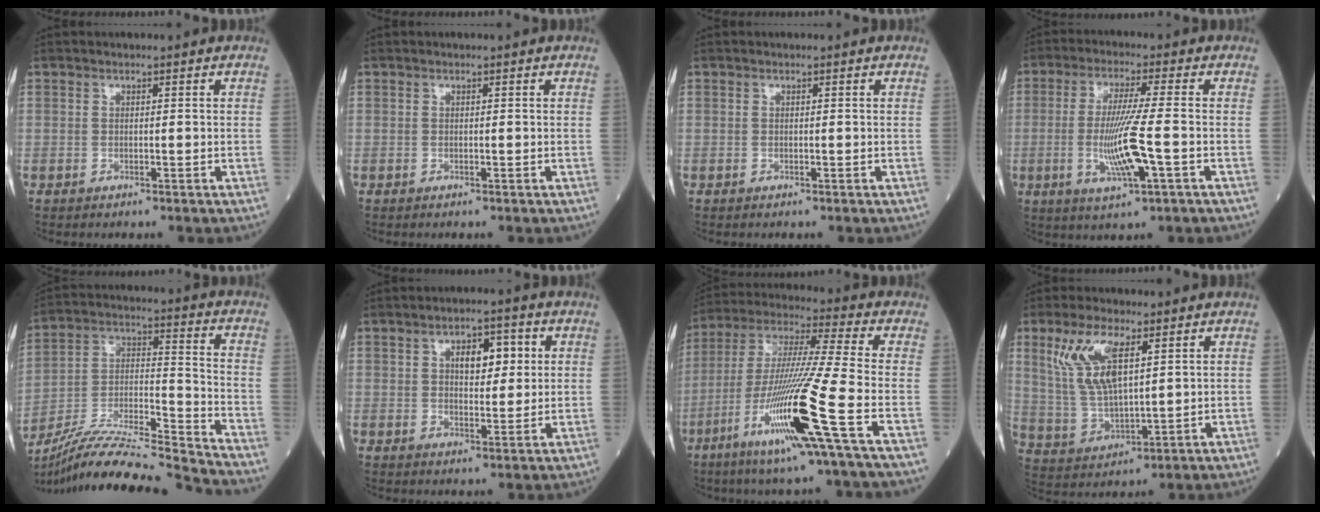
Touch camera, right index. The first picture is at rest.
{"total": 0.0}
{"total": 0.0}
{"total": 9.3, "force": [-2.0, -0.2, 9.1], "torque": [-0.185, -0.012, -0.034]}
{"total": 22.3, "force": [-20.8, -1.5, 8.0], "torque": [-0.163, -0.020, -0.350]}
{"total": 5.9, "force": [1.9, 2.7, 4.9], "torque": [-0.074, 0.010, 0.033]}
{"total": 18.2, "force": [-7.2, -1.7, 16.6], "torque": [-0.349, -0.035, -0.141]}
{"total": 10.3, "force": [4.6, 3.1, 8.7], "torque": [-0.201, 0.010, 0.103]}